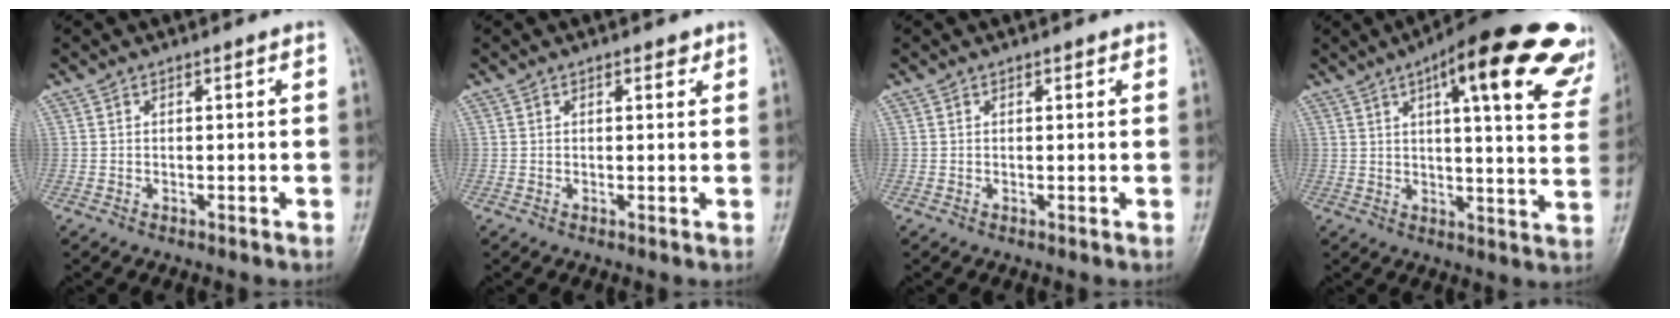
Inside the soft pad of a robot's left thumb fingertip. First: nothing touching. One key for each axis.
{"total": 1.3, "fx": 0.8, "fy": 0.7, "fz": 0.7, "tx": -0.001, "ty": -0.003, "tz": 0.008}
{"total": 0.8, "fx": 0.6, "fy": 0.5, "fz": 0.4, "tx": 0.002, "ty": -0.003, "tz": 0.003}
{"total": 25.2, "fx": 14.6, "fy": 6.7, "fz": 19.5, "tx": -0.230, "ty": -0.024, "tz": 0.172}